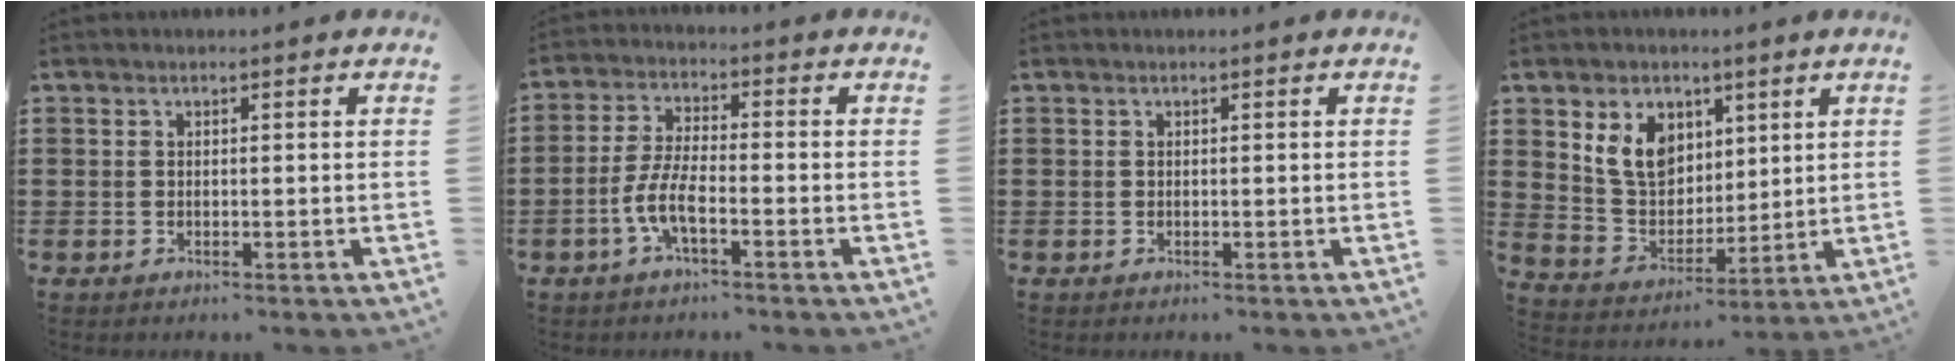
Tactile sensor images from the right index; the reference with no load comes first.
{"total": 5.9, "force": [-2.7, 1.4, 5.0], "torque": [-0.124, -0.012, -0.060]}
{"total": 0.0}
{"total": 8.1, "force": [3.7, 6.2, 3.6], "torque": [-0.091, 0.014, 0.070]}